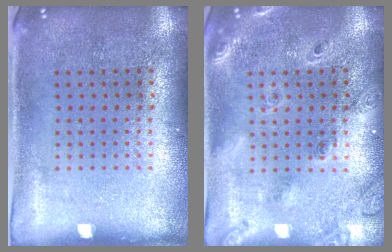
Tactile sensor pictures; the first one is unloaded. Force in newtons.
{"total": 1.7, "press": 1.6, "slide": 0.6}